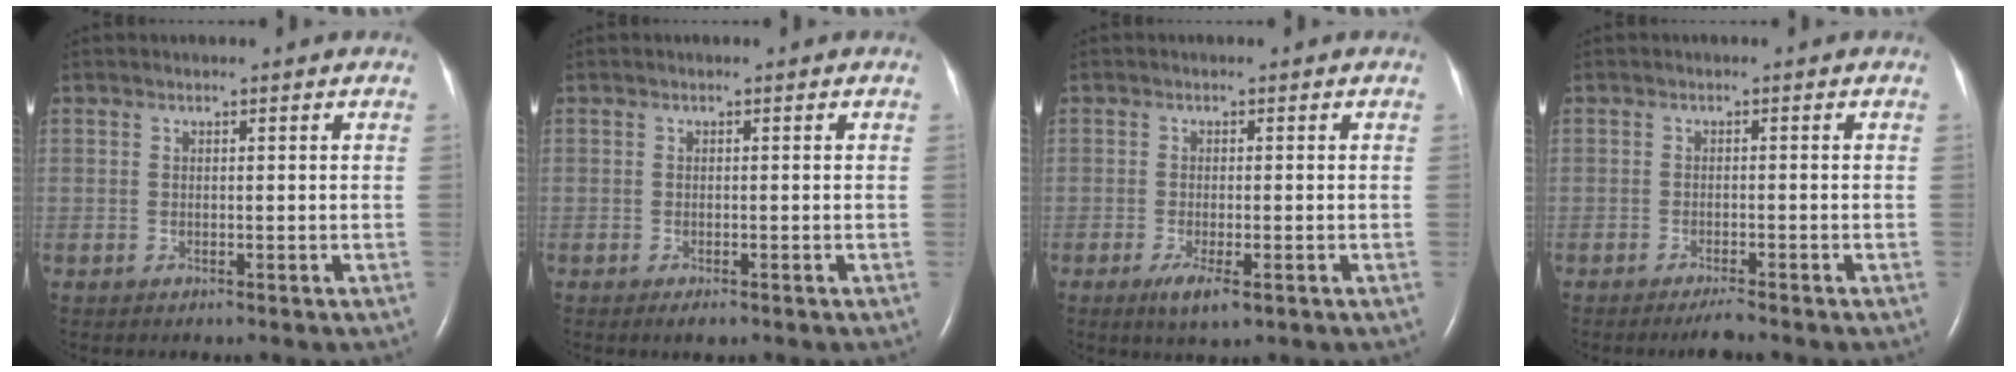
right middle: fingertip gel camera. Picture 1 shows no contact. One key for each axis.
{"total": 1.3, "fx": -0.8, "fy": 0.4, "fz": 0.9, "tx": -0.016, "ty": -0.002, "tz": -0.009}
{"total": 3.7, "fx": -1.8, "fy": 0.8, "fz": 3.1, "tx": -0.060, "ty": -0.008, "tz": -0.028}
{"total": 2.1, "fx": -1.8, "fy": -0.1, "fz": 1.1, "tx": -0.026, "ty": -0.006, "tz": -0.031}